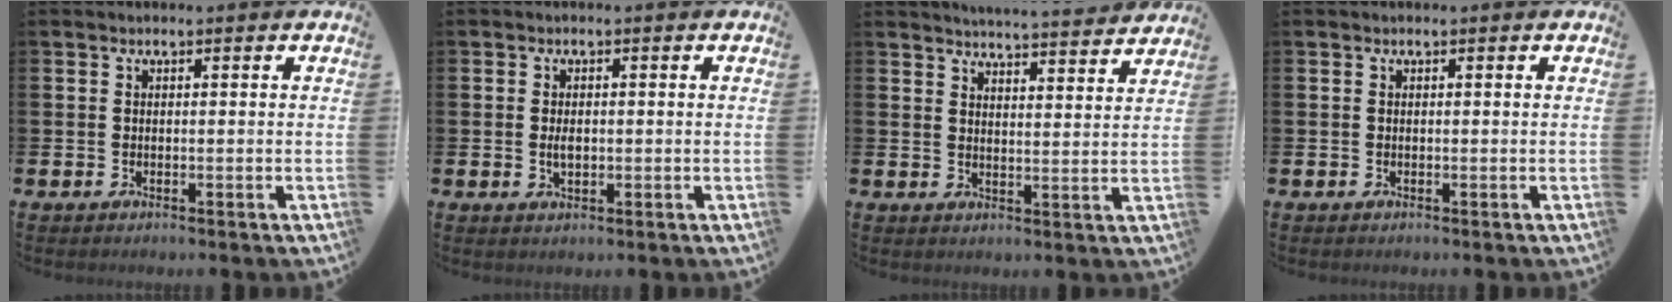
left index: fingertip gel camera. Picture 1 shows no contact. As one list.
[{"total": 1.8, "force": [0.0, 1.0, 1.5], "torque": [-0.019, 0.000, -0.003]}, {"total": 4.8, "force": [4.7, -0.3, 0.2], "torque": [-0.014, -0.035, 0.083]}, {"total": 0.0}]